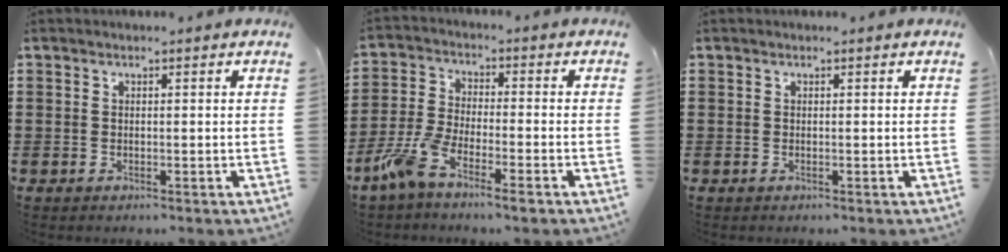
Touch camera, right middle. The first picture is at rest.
{"total": 7.0, "force": [-4.9, 1.4, 4.8], "torque": [-0.125, -0.012, -0.098]}
{"total": 0.0}